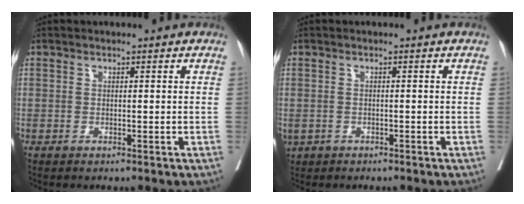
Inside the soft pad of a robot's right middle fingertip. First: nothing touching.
{"total": 2.8, "force": [-1.7, 2.0, 1.0], "torque": [-0.026, -0.002, -0.022]}